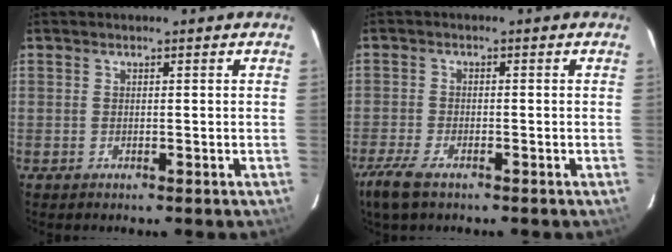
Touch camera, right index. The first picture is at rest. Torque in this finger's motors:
{"motor_torque": [0.44, -0.32, 0.24, 0.05]}